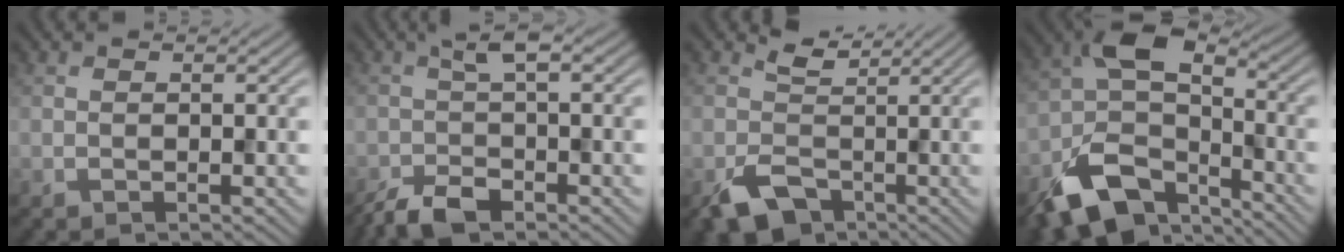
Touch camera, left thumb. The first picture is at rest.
{"total": 4.8, "force": [-2.5, 1.6, 3.8], "torque": [-0.078, -0.003, -0.056]}
{"total": 5.1, "force": [-1.1, 3.9, 3.2], "torque": [-0.076, -0.017, -0.020]}
{"total": 13.4, "force": [-7.7, 6.9, 8.5], "torque": [-0.166, -0.017, -0.150]}